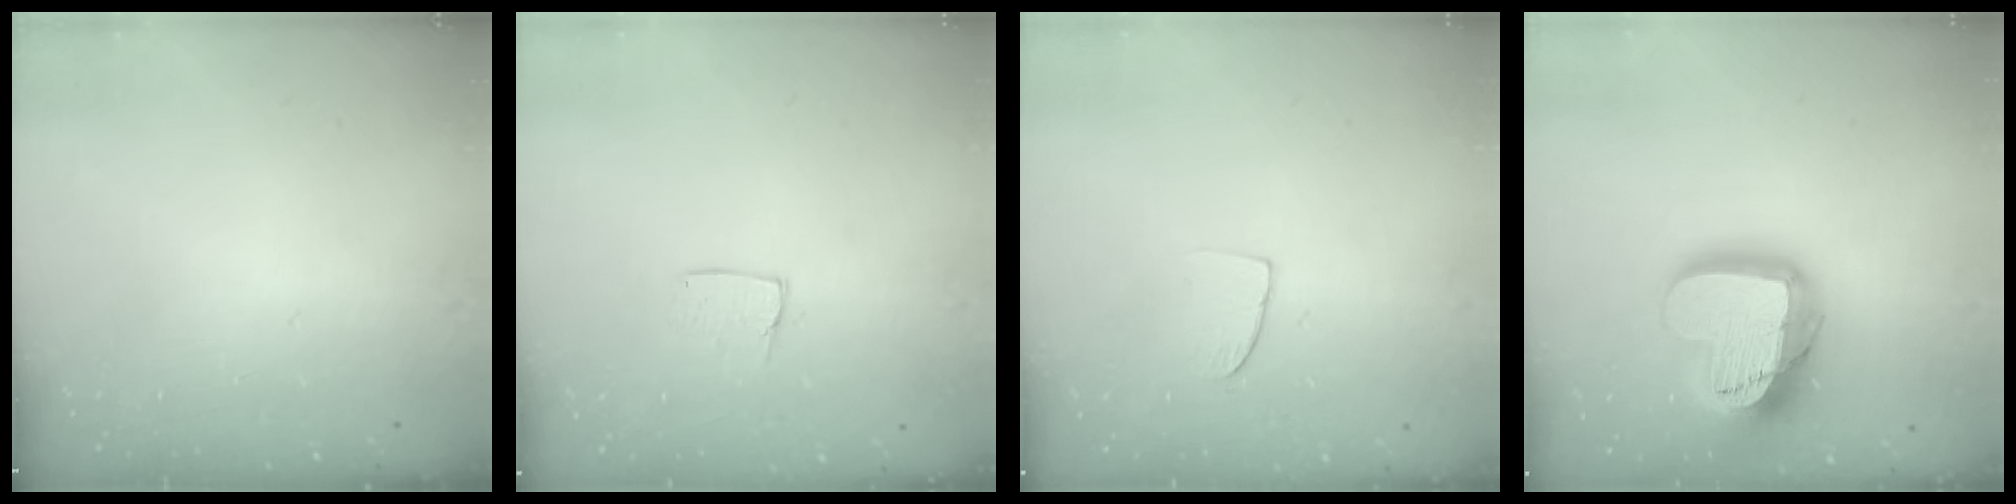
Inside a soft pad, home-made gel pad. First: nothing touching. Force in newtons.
{"total": 4.4, "press": 4.4, "slide": 0.3}
{"total": 6.0, "press": 6.0, "slide": 0.4}
{"total": 24.2, "press": 24.1, "slide": 1.8}